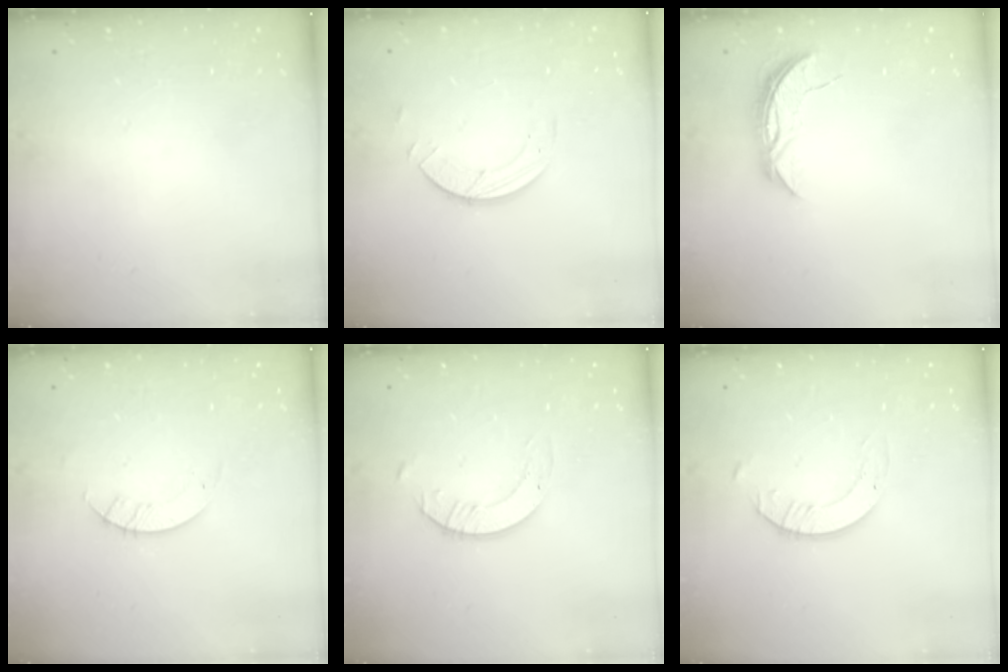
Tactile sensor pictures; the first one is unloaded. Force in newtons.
{"total": 4.0, "press": 4.0, "slide": 0.4}
{"total": 5.9, "press": 5.8, "slide": 0.5}
{"total": 2.8, "press": 2.8, "slide": 0.2}
{"total": 2.3, "press": 2.3, "slide": 0.2}
{"total": 2.3, "press": 2.3, "slide": 0.2}